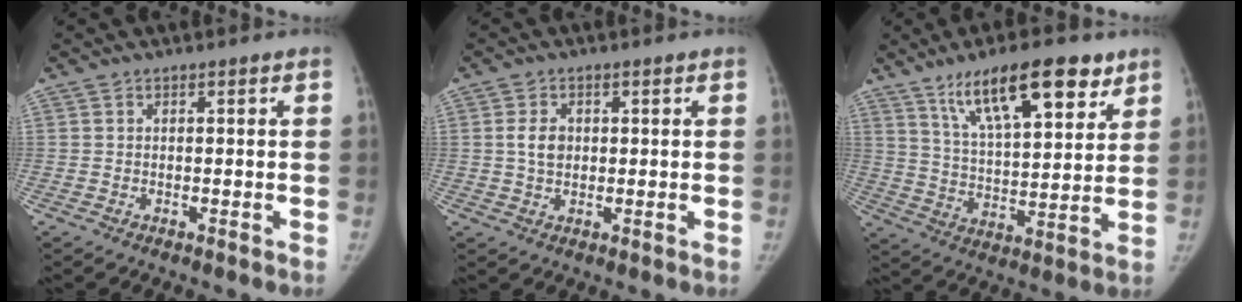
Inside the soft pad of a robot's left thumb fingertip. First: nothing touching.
{"total": 3.7, "force": [0.5, 2.6, 2.6], "torque": [-0.040, 0.001, 0.010]}
{"total": 17.6, "force": [10.8, 5.8, 12.6], "torque": [-0.175, -0.040, 0.186]}